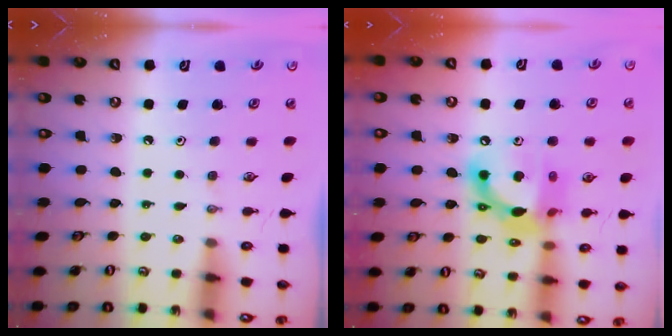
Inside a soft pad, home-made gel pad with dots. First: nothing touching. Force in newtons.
{"total": 14.7, "press": 14.7, "slide": 0.9}